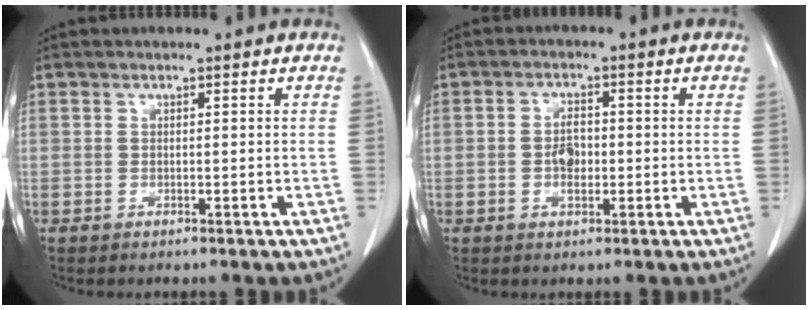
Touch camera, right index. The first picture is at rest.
{"total": 3.3, "force": [-0.6, 1.7, 2.7], "torque": [-0.050, 0.004, -0.010]}